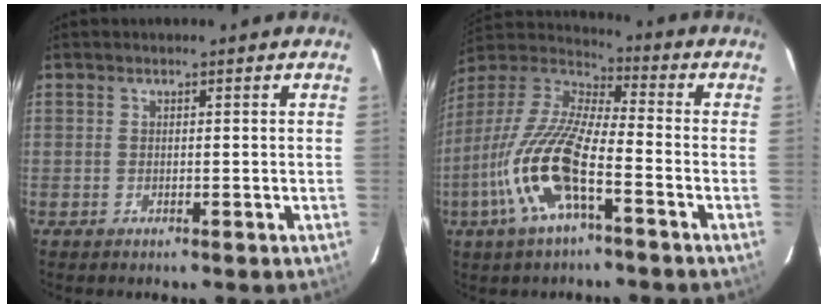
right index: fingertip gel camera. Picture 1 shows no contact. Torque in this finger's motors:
{"motor_torque": [1.88, -0.26, 1.05, 0.21]}